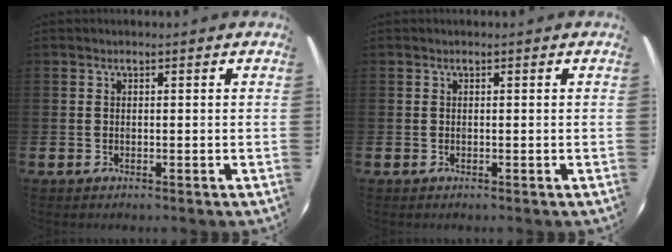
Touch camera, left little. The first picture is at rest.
{"total": 0.0}